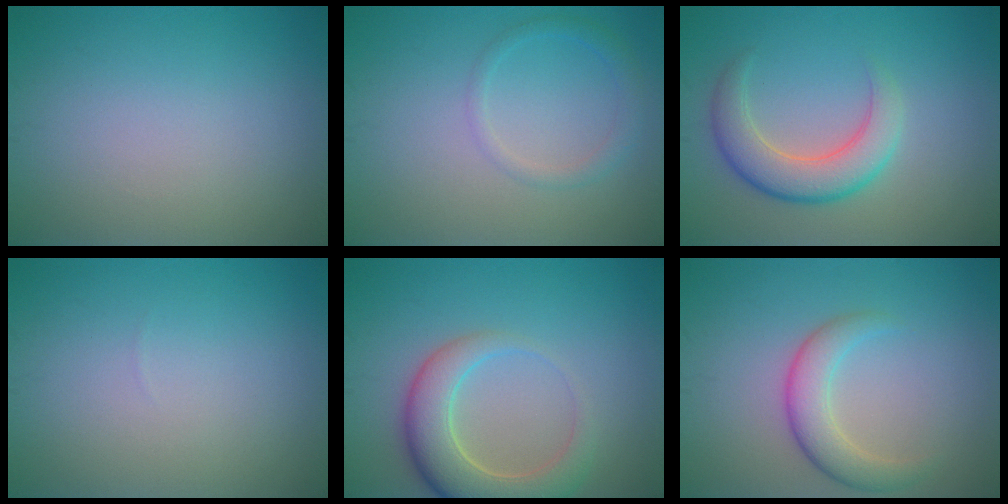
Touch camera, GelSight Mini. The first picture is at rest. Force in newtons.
{"total": 1.7, "press": 1.7, "slide": 0.1}
{"total": 4.7, "press": 4.7, "slide": 0.4}
{"total": 0.0}
{"total": 6.0, "press": 6.0, "slide": 0.5}
{"total": 3.5, "press": 3.5, "slide": 0.0}